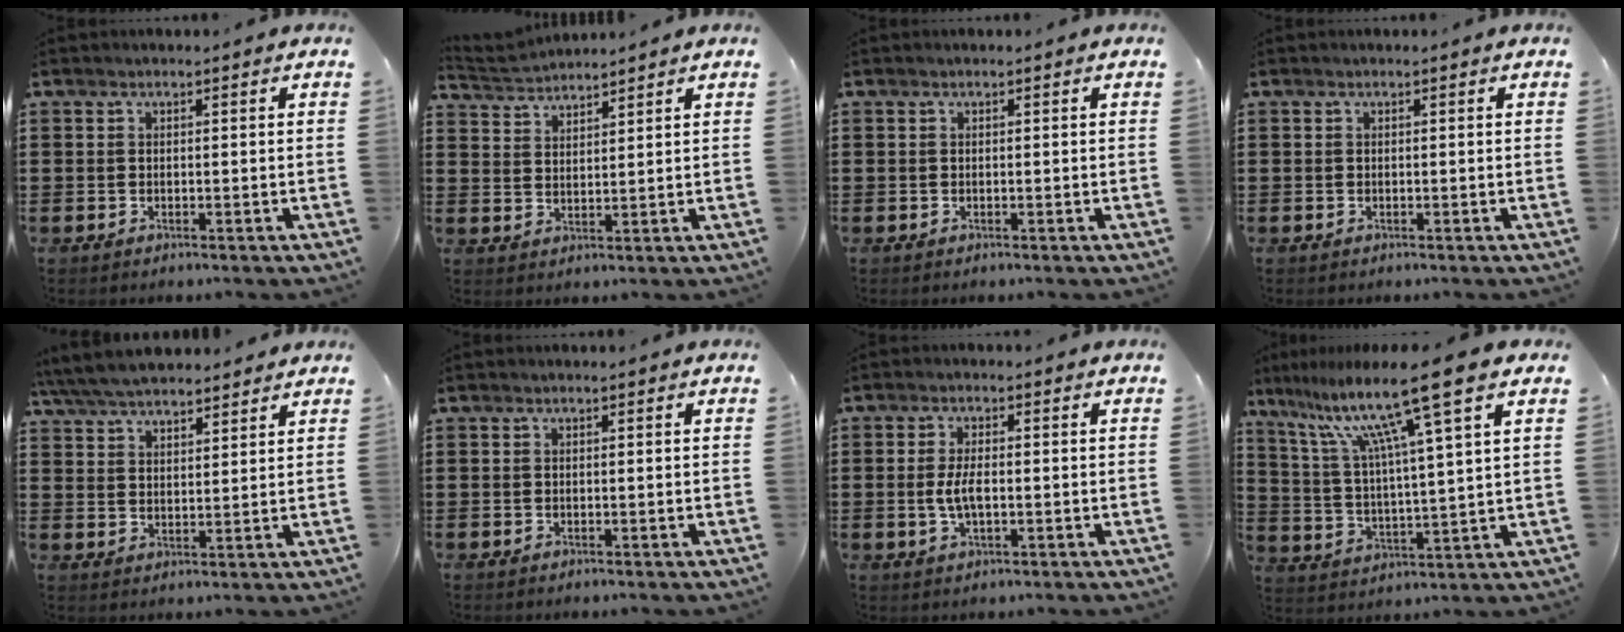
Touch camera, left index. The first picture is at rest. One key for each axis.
{"total": 2.7, "fx": 2.6, "fy": 0.4, "fz": -0.2, "tx": -0.007, "ty": -0.007, "tz": 0.048}
{"total": 0.0}
{"total": 0.0}
{"total": 5.9, "fx": 5.5, "fy": 1.1, "fz": 1.7, "tx": -0.053, "ty": -0.012, "tz": 0.103}
{"total": 0.0}
{"total": 4.1, "fx": -0.4, "fy": 1.6, "fz": 3.7, "tx": -0.091, "ty": -0.004, "tz": -0.014}
{"total": 13.4, "fx": 8.6, "fy": 0.1, "fz": 10.3, "tx": -0.214, "ty": -0.034, "tz": 0.133}